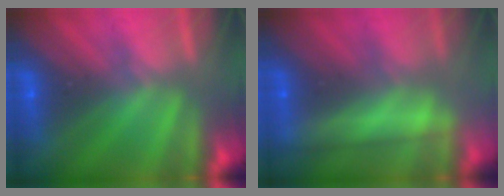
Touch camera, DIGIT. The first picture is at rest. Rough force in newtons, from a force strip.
{"total": 2.4}